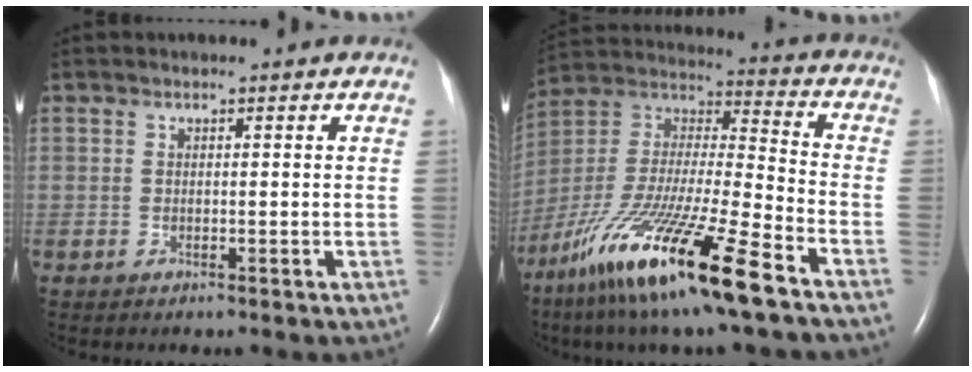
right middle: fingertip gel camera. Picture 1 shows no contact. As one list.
[{"total": 23.1, "force": [-14.3, 1.9, 18.1], "torque": [-0.364, -0.050, -0.261]}]